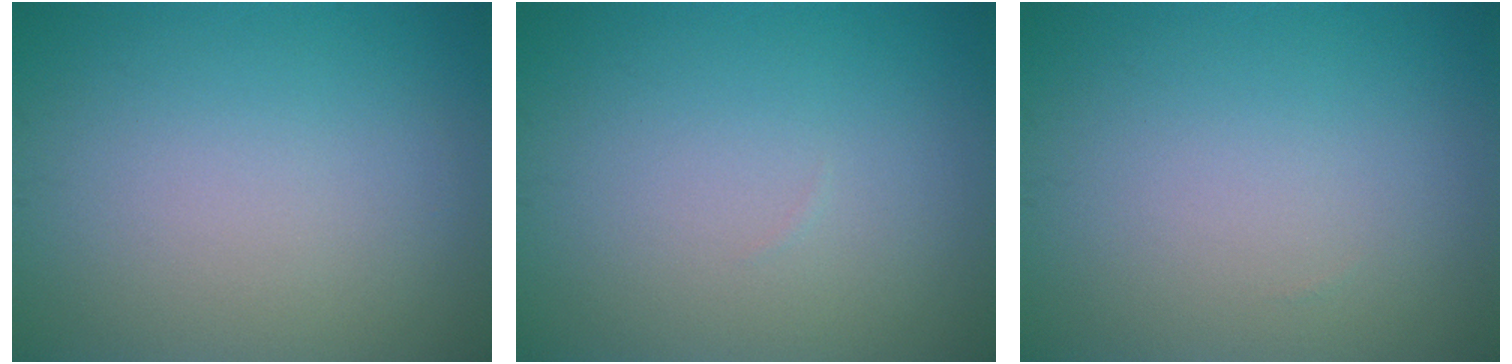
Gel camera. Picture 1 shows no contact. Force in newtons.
{"total": 0.0}
{"total": 0.0}